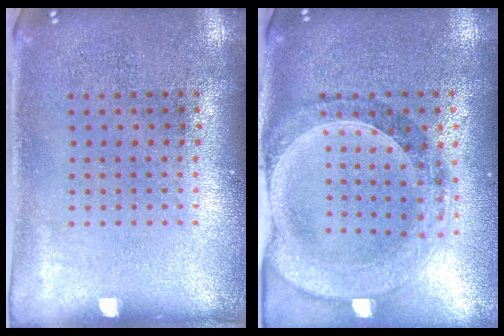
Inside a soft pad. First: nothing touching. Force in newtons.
{"total": 1.4, "press": 1.3, "slide": 0.4}